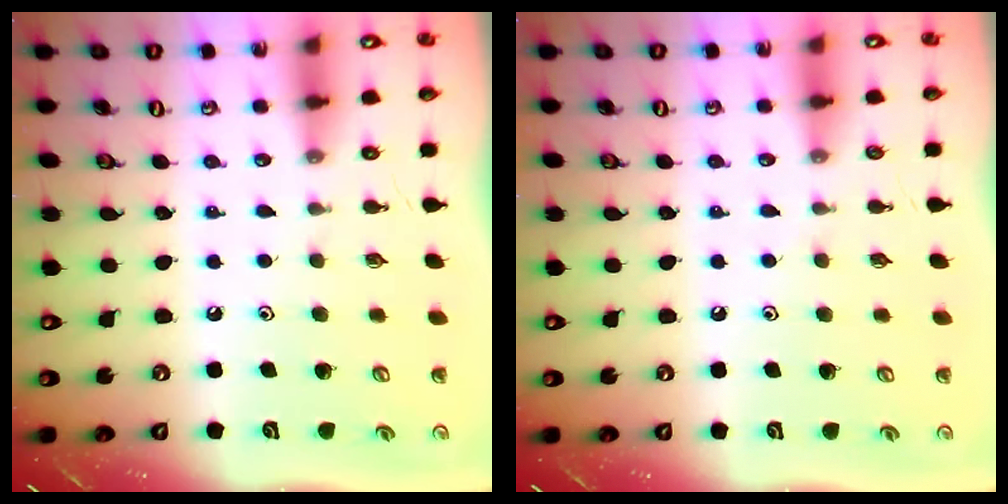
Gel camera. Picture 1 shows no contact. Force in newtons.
{"total": 3.9, "press": 3.9, "slide": 0.5}